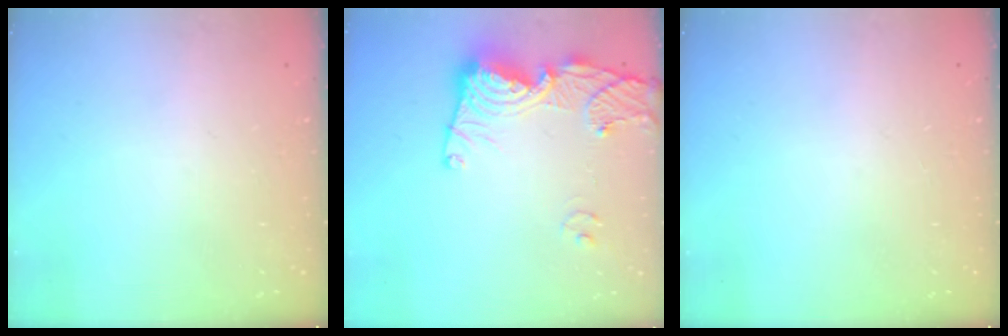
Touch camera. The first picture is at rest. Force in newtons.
{"total": 14.9, "press": 14.8, "slide": 1.7}
{"total": 0.0}